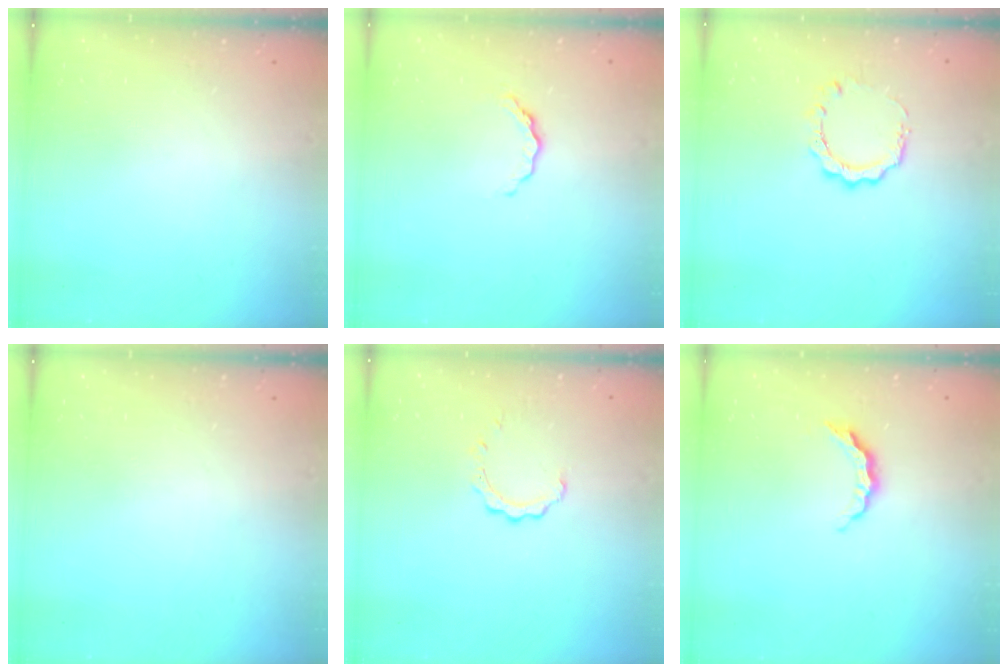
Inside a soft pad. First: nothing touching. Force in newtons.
{"total": 6.7, "press": 6.7, "slide": 0.6}
{"total": 6.0, "press": 6.0, "slide": 0.4}
{"total": 0.0}
{"total": 2.4, "press": 2.3, "slide": 0.3}
{"total": 5.8, "press": 5.8, "slide": 0.6}